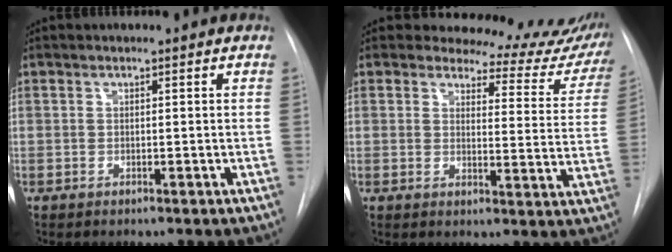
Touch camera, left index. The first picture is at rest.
{"total": 15.8, "force": [14.9, 4.7, 2.2], "torque": [0.013, -0.084, 0.137]}